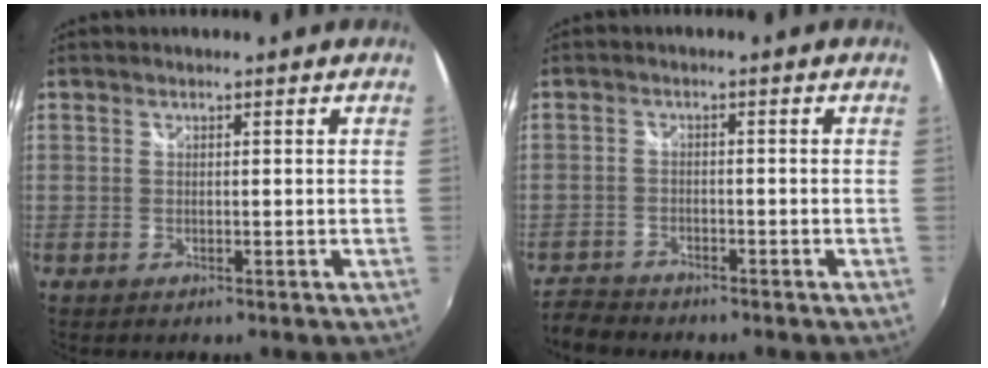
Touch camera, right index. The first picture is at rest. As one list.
[{"total": 4.9, "force": [-4.6, 1.5, 0.8], "torque": [-0.037, -0.011, -0.089]}]